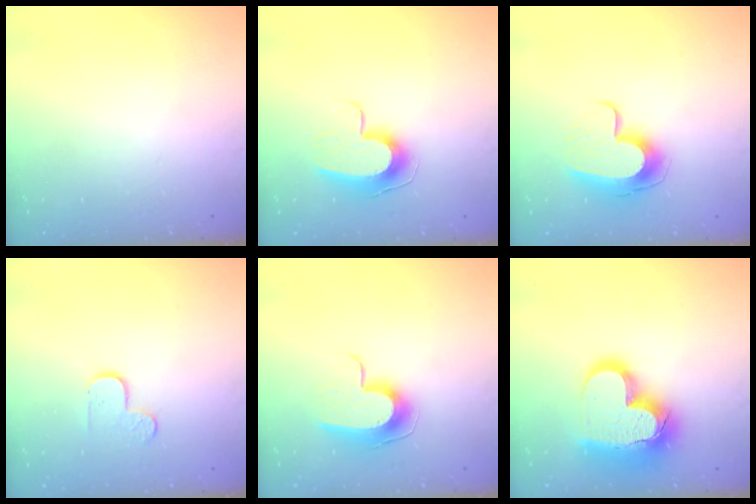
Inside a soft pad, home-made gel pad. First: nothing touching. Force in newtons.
{"total": 9.3, "press": 9.3, "slide": 0.3}
{"total": 11.4, "press": 11.4, "slide": 0.6}
{"total": 5.3, "press": 5.3, "slide": 0.4}
{"total": 9.3, "press": 9.3, "slide": 0.7}
{"total": 19.2, "press": 19.0, "slide": 2.4}